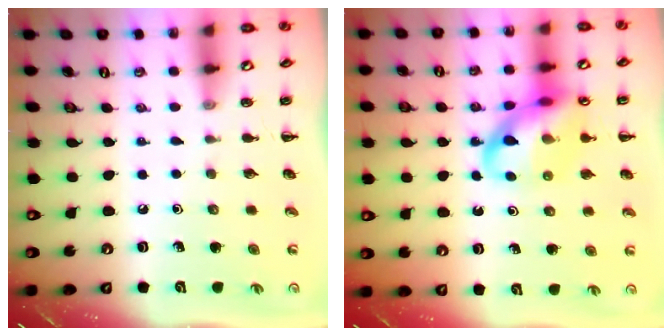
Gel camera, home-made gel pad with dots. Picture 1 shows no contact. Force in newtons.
{"total": 14.7, "press": 14.6, "slide": 1.9}